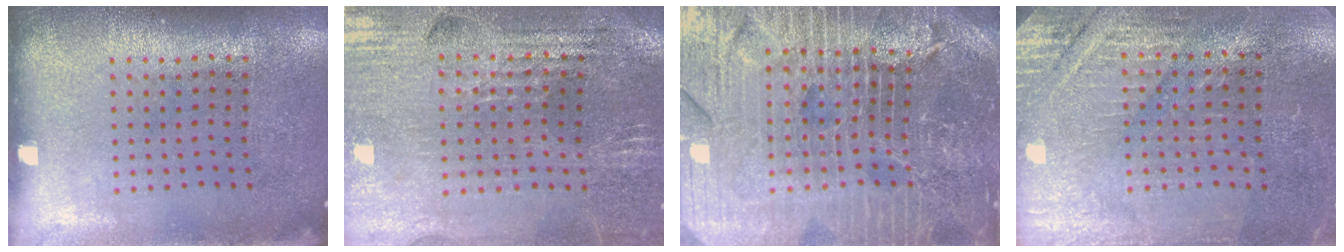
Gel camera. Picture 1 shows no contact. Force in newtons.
{"total": 2.8, "press": 2.8, "slide": 0.5}
{"total": 5.9, "press": 5.3, "slide": 2.6}
{"total": 2.8, "press": 2.8, "slide": 0.4}